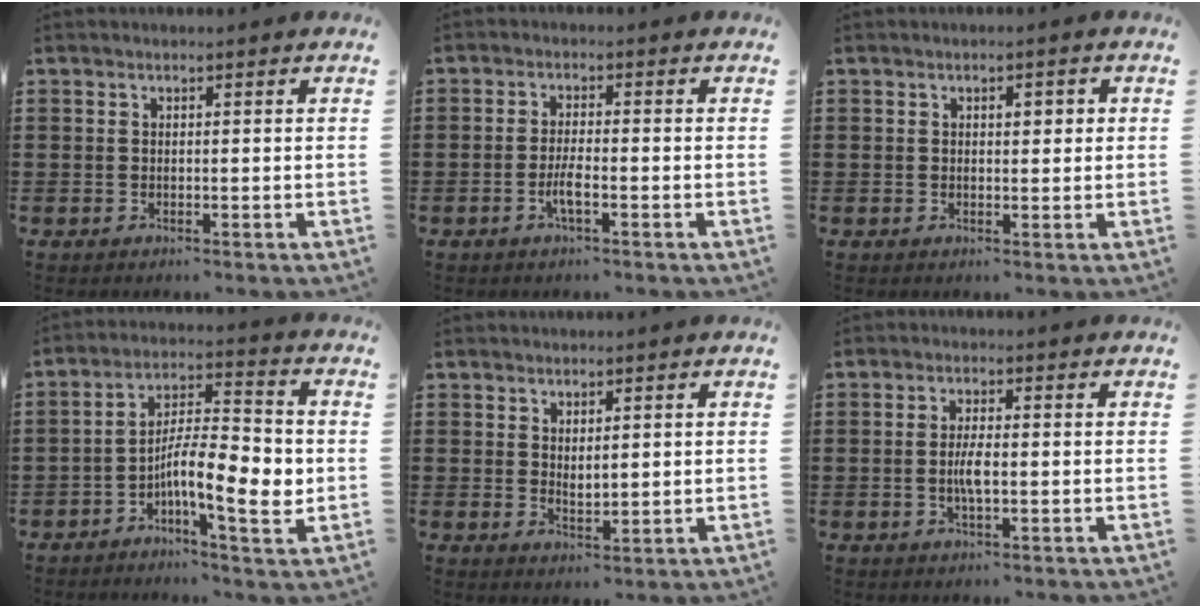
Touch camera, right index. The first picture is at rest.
{"total": 3.0, "force": [-1.4, 0.4, 2.7], "torque": [-0.060, -0.005, -0.029]}
{"total": 1.7, "force": [0.5, 0.9, 1.3], "torque": [-0.018, 0.006, 0.006]}
{"total": 10.3, "force": [-2.7, 2.9, 9.5], "torque": [-0.165, 0.004, -0.045]}
{"total": 1.6, "force": [1.2, 0.6, 0.8], "torque": [-0.016, 0.004, 0.021]}
{"total": 3.5, "force": [-0.6, 0.7, 3.3], "torque": [-0.073, -0.007, -0.014]}